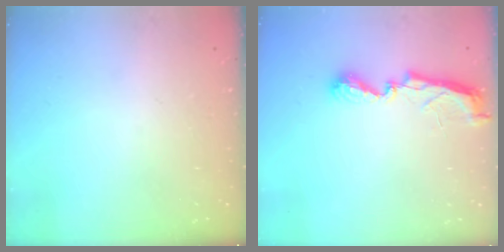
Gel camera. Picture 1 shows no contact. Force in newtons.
{"total": 7.0, "press": 7.0, "slide": 0.2}